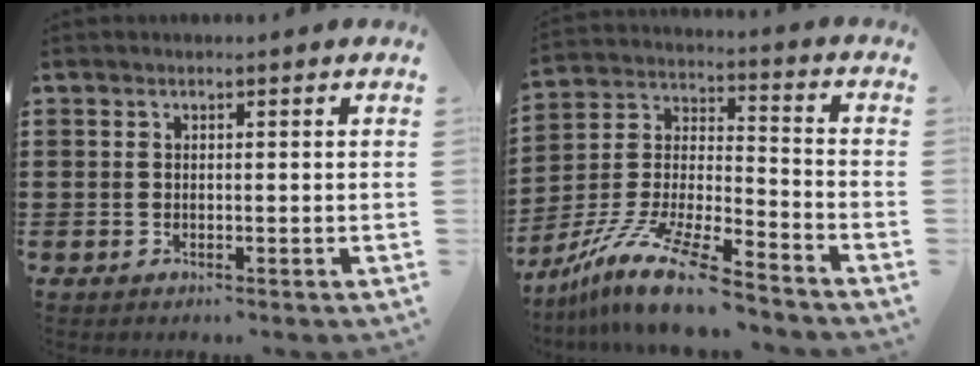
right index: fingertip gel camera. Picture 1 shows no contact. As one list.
[{"total": 13.0, "force": [-10.8, 1.8, 6.9], "torque": [-0.143, 0.022, -0.211]}]